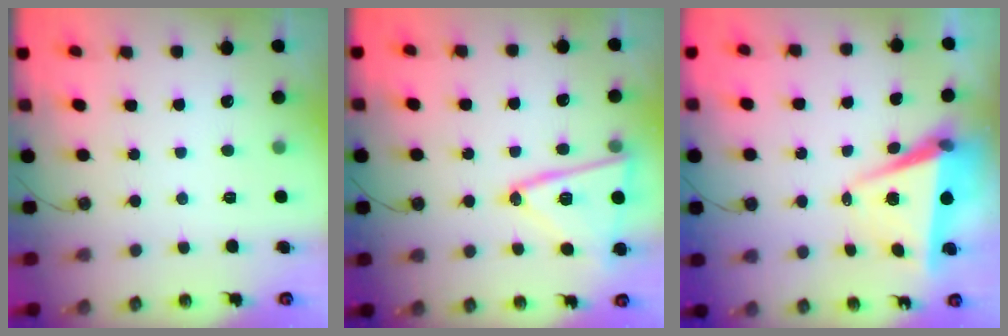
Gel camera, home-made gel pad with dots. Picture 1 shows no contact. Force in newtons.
{"total": 17.0, "press": 16.9, "slide": 1.2}
{"total": 6.9, "press": 5.3, "slide": 4.4}